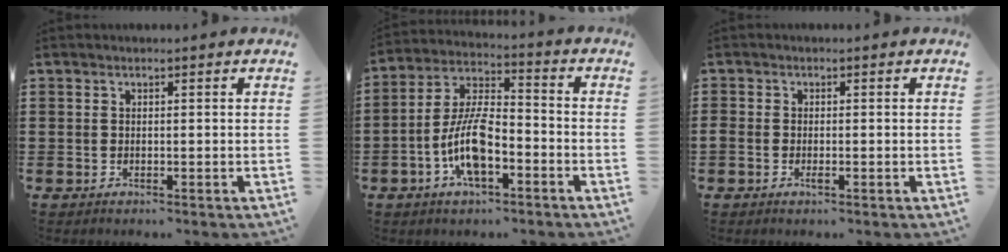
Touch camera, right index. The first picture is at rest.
{"total": 10.3, "force": [-3.8, 4.2, 8.6], "torque": [-0.203, -0.002, -0.078]}
{"total": 1.2, "force": [-0.6, 0.6, 0.8], "torque": [-0.016, -0.002, -0.011]}